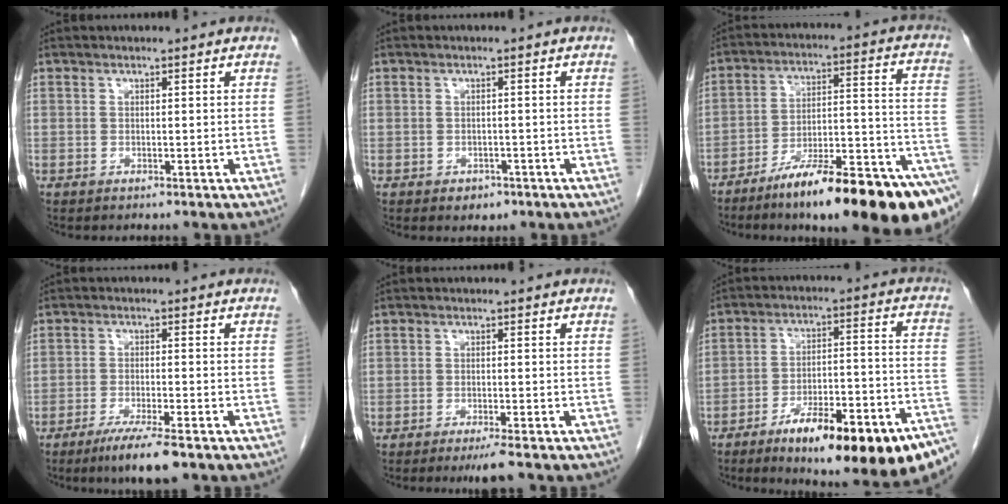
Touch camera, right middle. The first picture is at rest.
{"total": 1.9, "force": [-1.1, 1.4, 0.7], "torque": [-0.010, 0.003, -0.008]}
{"total": 22.3, "force": [-15.3, 2.0, 16.0], "torque": [-0.154, 0.026, -0.242]}
{"total": 7.0, "force": [-4.8, 0.4, 5.1], "torque": [-0.085, -0.016, -0.077]}
{"total": 3.4, "force": [-2.6, -0.1, 2.2], "torque": [-0.029, -0.006, -0.040]}
{"total": 20.5, "force": [-13.0, 3.7, 15.4], "torque": [-0.157, 0.024, -0.194]}